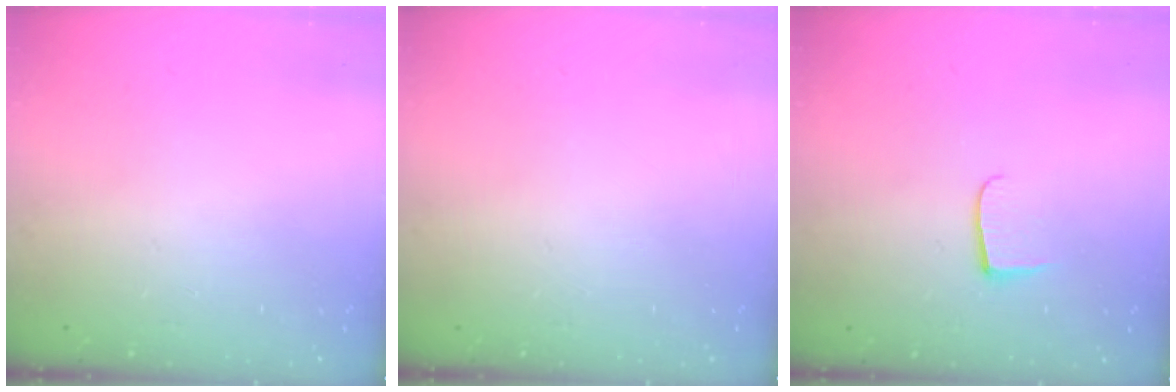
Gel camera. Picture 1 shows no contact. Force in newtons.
{"total": 0.0}
{"total": 6.0, "press": 5.9, "slide": 0.7}